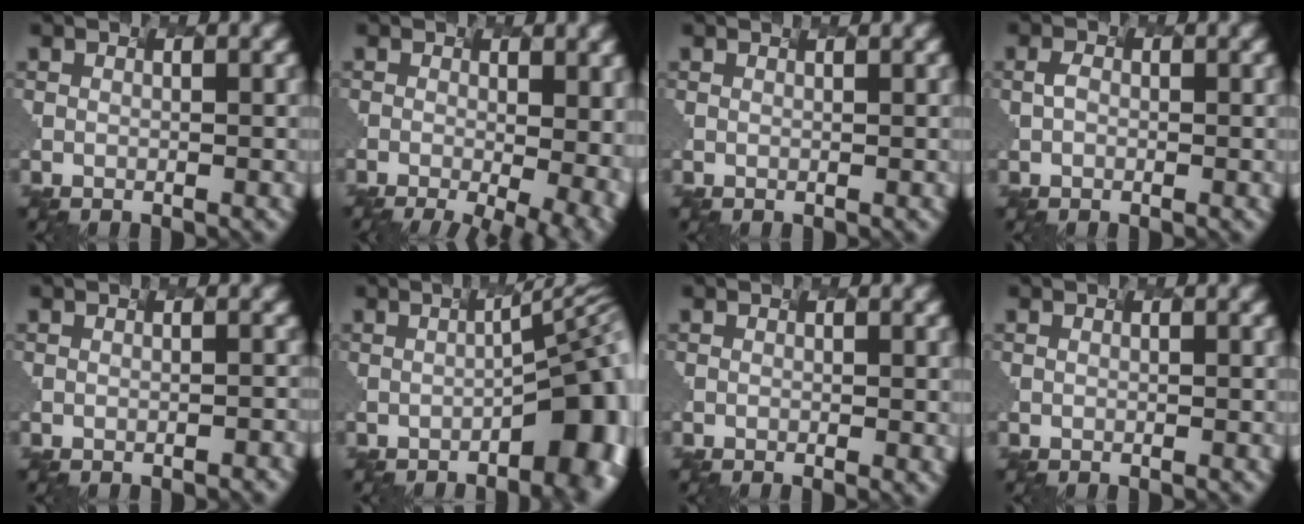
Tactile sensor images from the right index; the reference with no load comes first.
{"total": 7.7, "force": [-2.1, 3.4, 6.6], "torque": [-0.038, -0.015, -0.003]}
{"total": 0.0}
{"total": 0.8, "force": [-0.6, 0.4, 0.4], "torque": [-0.017, 0.004, -0.003]}
{"total": 0.7, "force": [-0.4, 0.3, 0.5], "torque": [0.007, 0.005, 0.005]}
{"total": 10.4, "force": [-2.3, 3.5, 9.5], "torque": [-0.083, 0.001, -0.026]}
{"total": 1.0, "force": [-0.1, 0.2, 1.0], "torque": [-0.007, -0.001, 0.004]}
{"total": 0.0}